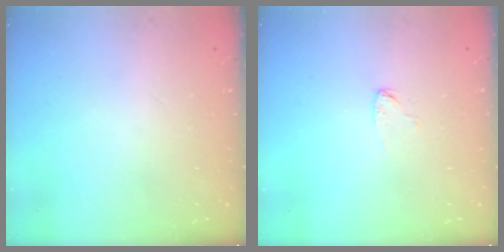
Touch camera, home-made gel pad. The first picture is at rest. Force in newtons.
{"total": 2.6, "press": 2.6, "slide": 0.1}